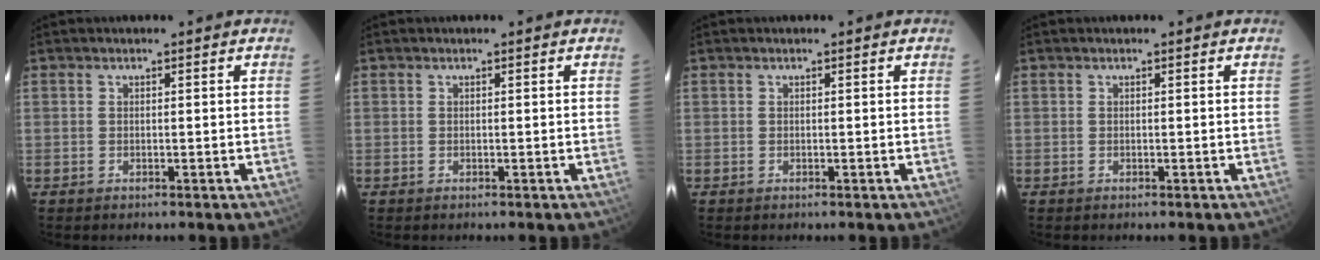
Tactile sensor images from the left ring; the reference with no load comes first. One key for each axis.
{"total": 0.0}
{"total": 0.0}
{"total": 0.0}